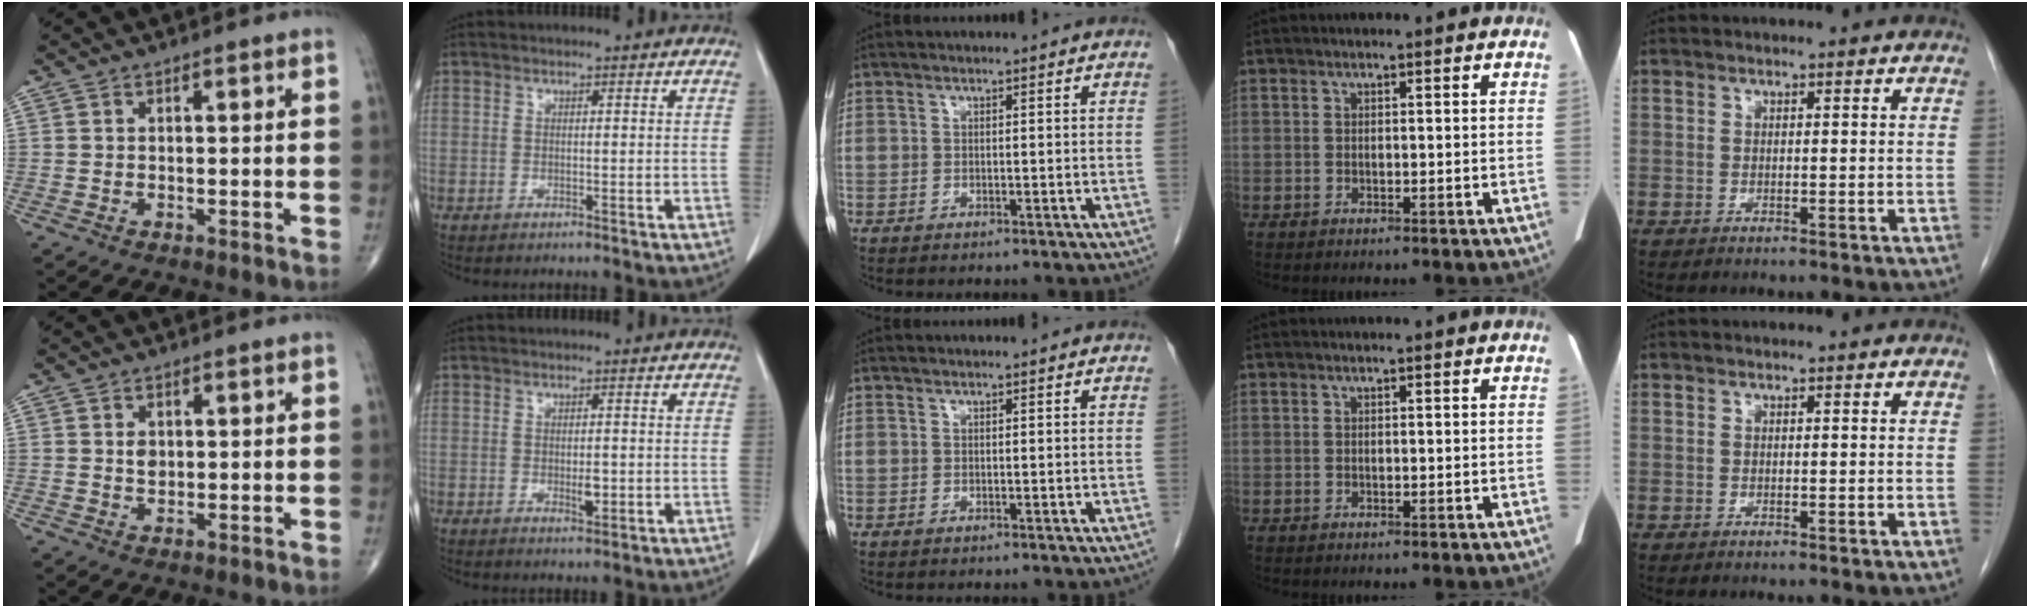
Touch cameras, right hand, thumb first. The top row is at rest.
{"thumb": {"total": 2.0, "force": [0.4, 1.4, 1.3], "torque": [-0.014, -0.002, 0.008]}, "index": {"total": 1.9, "force": [-0.4, 0.8, 1.7], "torque": [-0.029, -0.002, -0.002]}}